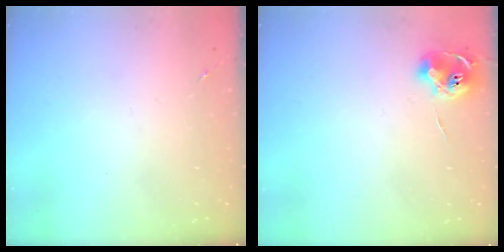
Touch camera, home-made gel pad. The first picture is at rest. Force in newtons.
{"total": 8.7, "press": 8.7, "slide": 0.4}